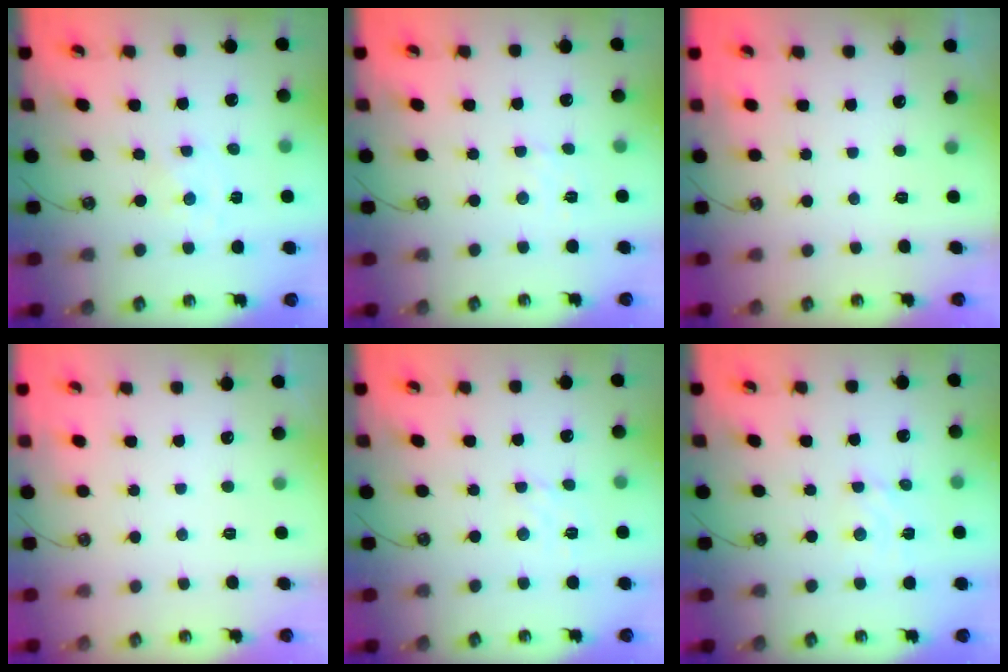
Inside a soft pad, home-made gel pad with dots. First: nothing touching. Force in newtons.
{"total": 2.8, "press": 2.8, "slide": 0.5}
{"total": 0.0}
{"total": 0.0}
{"total": 2.1, "press": 2.1, "slide": 0.5}
{"total": 2.5, "press": 2.5, "slide": 0.3}